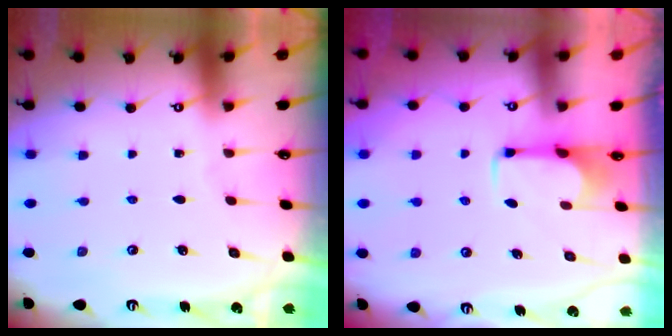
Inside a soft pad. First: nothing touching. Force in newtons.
{"total": 2.8, "press": 2.7, "slide": 0.7}